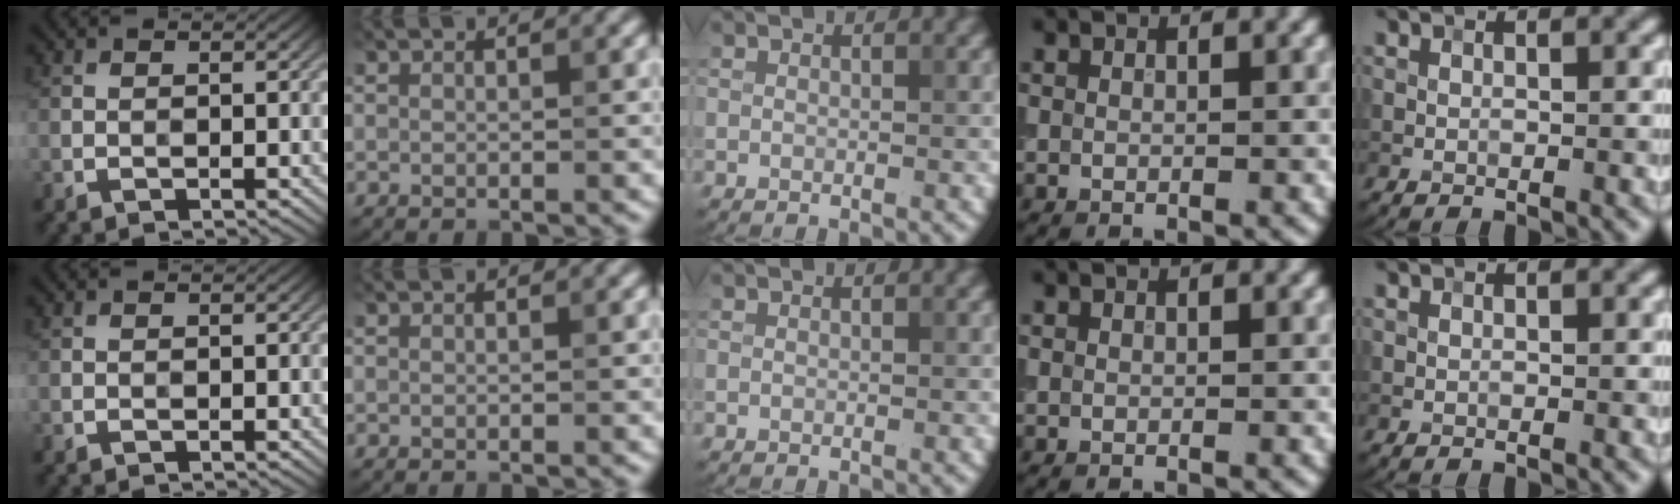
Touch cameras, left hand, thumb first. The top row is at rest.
{}